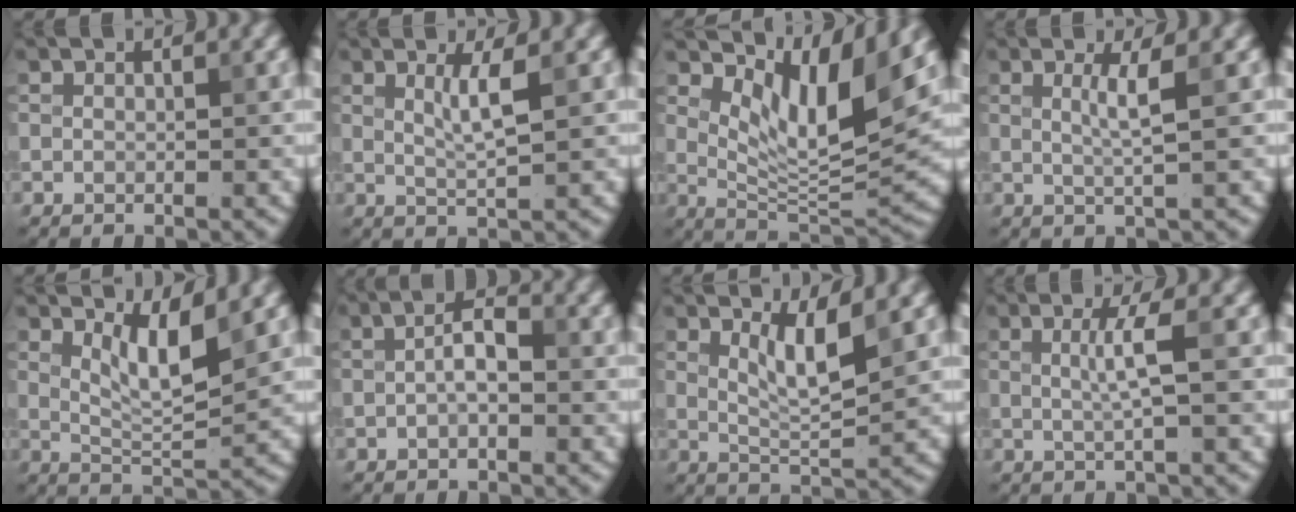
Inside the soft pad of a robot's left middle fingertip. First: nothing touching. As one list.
[{"total": 2.0, "force": [0.7, 0.0, 1.8], "torque": [-0.038, -0.001, 0.017]}, {"total": 7.5, "force": [3.9, 2.4, 6.0], "torque": [-0.102, -0.013, 0.073]}, {"total": 1.8, "force": [0.4, 0.0, 1.8], "torque": [-0.034, 0.000, 0.007]}, {"total": 3.4, "force": [1.8, 0.7, 2.8], "torque": [-0.057, -0.007, 0.039]}, {"total": 2.2, "force": [-0.4, 0.8, 2.0], "torque": [-0.039, 0.011, -0.009]}, {"total": 3.0, "force": [1.5, 0.4, 2.6], "torque": [-0.052, -0.006, 0.035]}, {"total": 2.1, "force": [0.2, 0.0, 2.1], "torque": [-0.044, 0.004, 0.004]}]